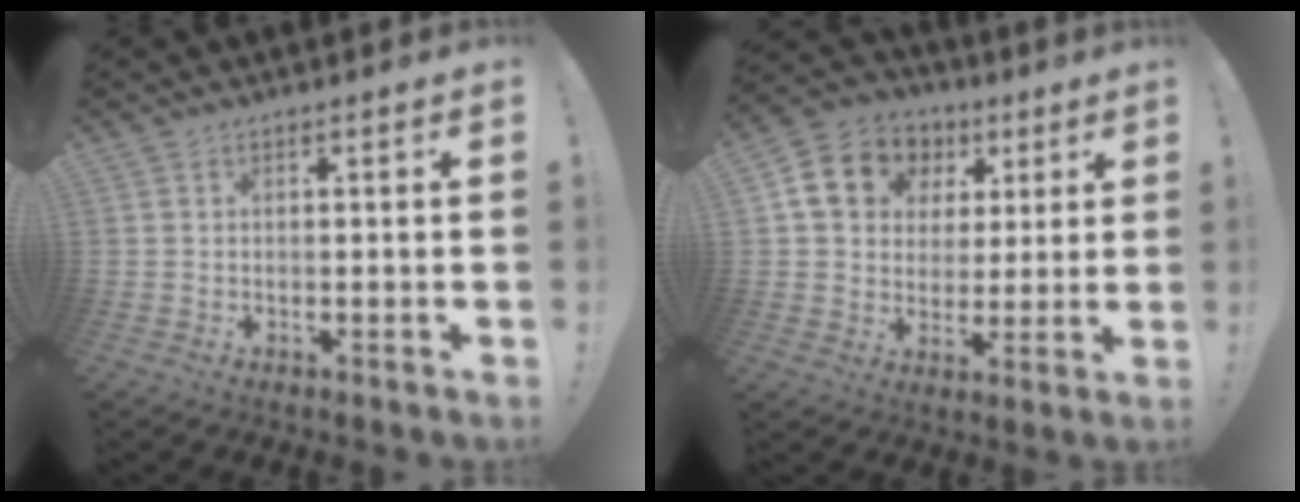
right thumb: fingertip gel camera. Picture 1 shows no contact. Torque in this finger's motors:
{"motor_torque": [1.03, 1.17, 0.42, 0.12, 0.03]}